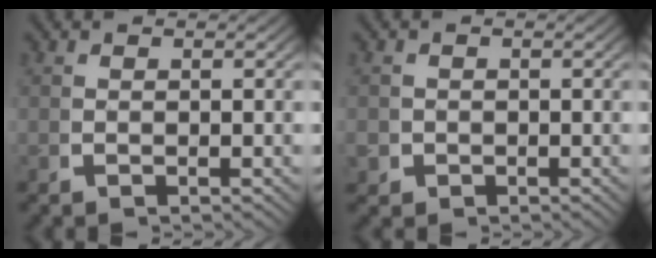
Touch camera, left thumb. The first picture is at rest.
{"total": 1.8, "force": [-0.6, 1.7, 0.3], "torque": [-0.010, -0.014, -0.007]}